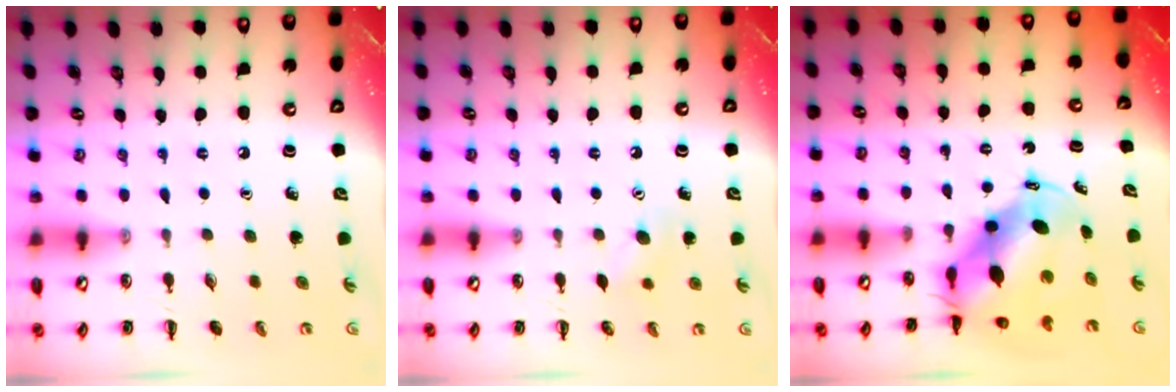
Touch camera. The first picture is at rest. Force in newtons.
{"total": 5.5, "press": 5.3, "slide": 1.5}
{"total": 8.6, "press": 8.3, "slide": 2.2}